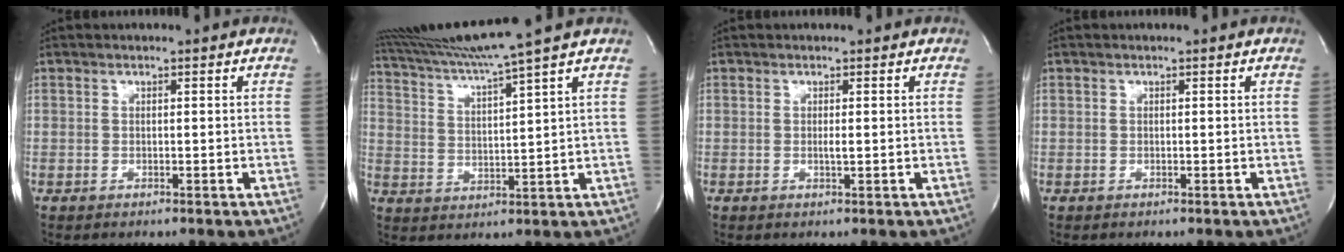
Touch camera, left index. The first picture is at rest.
{"total": 11.6, "force": [9.9, -3.0, 5.3], "torque": [-0.101, -0.008, 0.174]}
{"total": 0.7, "force": [0.1, 0.0, 0.7], "torque": [-0.018, -0.003, 0.001]}
{"total": 0.0}